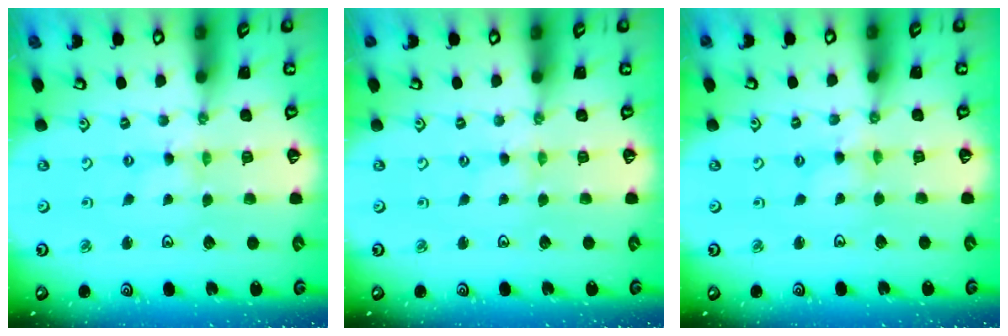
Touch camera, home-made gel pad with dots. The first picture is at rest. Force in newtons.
{"total": 0.0}
{"total": 1.1, "press": 1.0, "slide": 0.2}